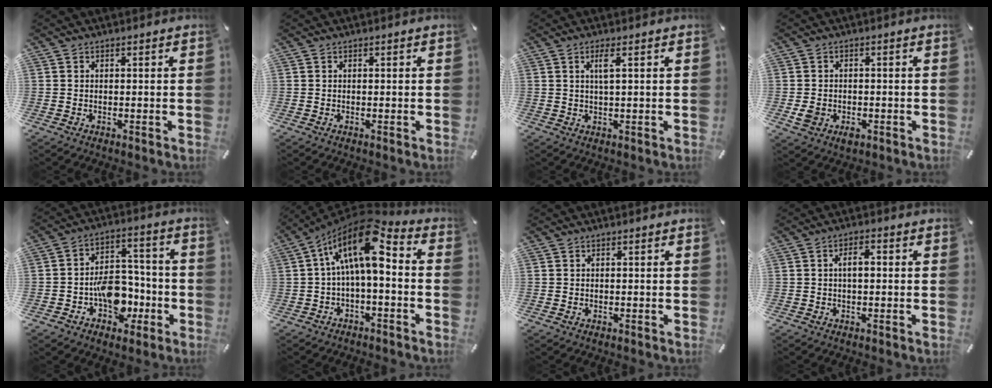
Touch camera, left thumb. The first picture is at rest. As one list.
[{"total": 0.0}, {"total": 3.6, "force": [1.1, 0.5, 3.4], "torque": [-0.070, 0.001, 0.015]}, {"total": 3.7, "force": [-1.4, 2.8, 2.0], "torque": [-0.038, 0.007, -0.024]}, {"total": 11.8, "force": [-4.1, 8.8, 6.7], "torque": [-0.086, 0.034, -0.062]}, {"total": 16.3, "force": [3.4, 7.1, 14.3], "torque": [-0.255, -0.011, 0.052]}, {"total": 0.0}, {"total": 3.7, "force": [0.1, 1.8, 3.3], "torque": [-0.057, 0.008, -0.003]}]